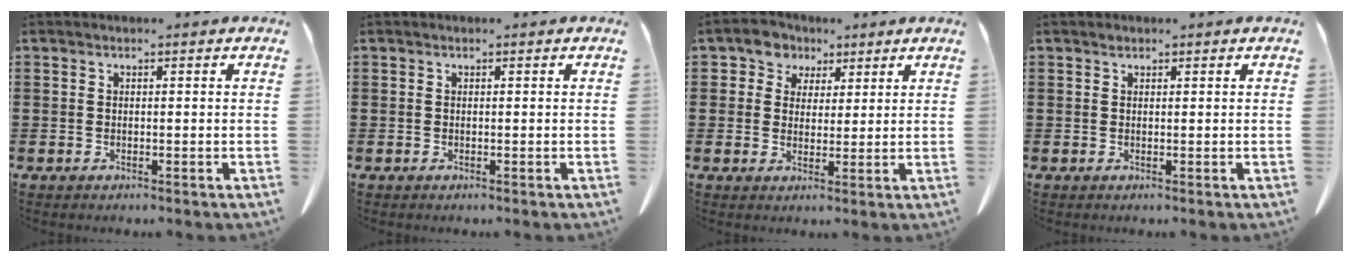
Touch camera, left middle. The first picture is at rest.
{"total": 0.0}
{"total": 4.5, "force": [2.5, 3.7, 0.7], "torque": [-0.038, 0.010, 0.043]}
{"total": 0.5, "force": [0.3, 0.3, 0.2], "torque": [-0.005, 0.001, 0.007]}